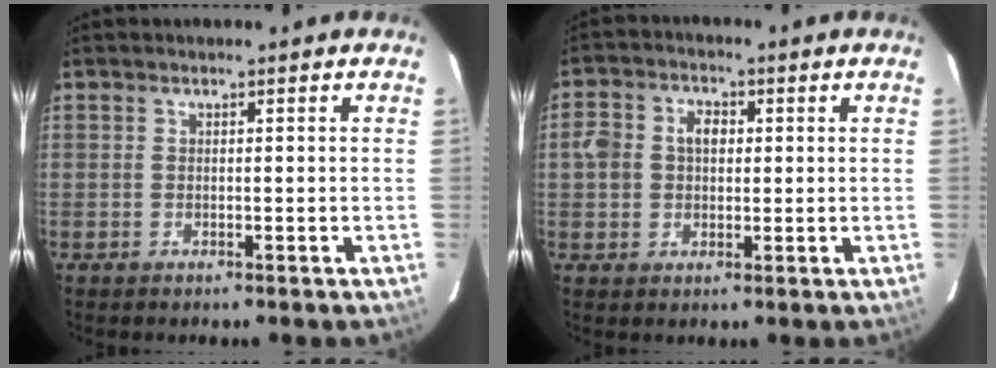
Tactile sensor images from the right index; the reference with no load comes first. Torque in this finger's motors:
{"motor_torque": [0.14, -0.05, 0.11, 0.07]}